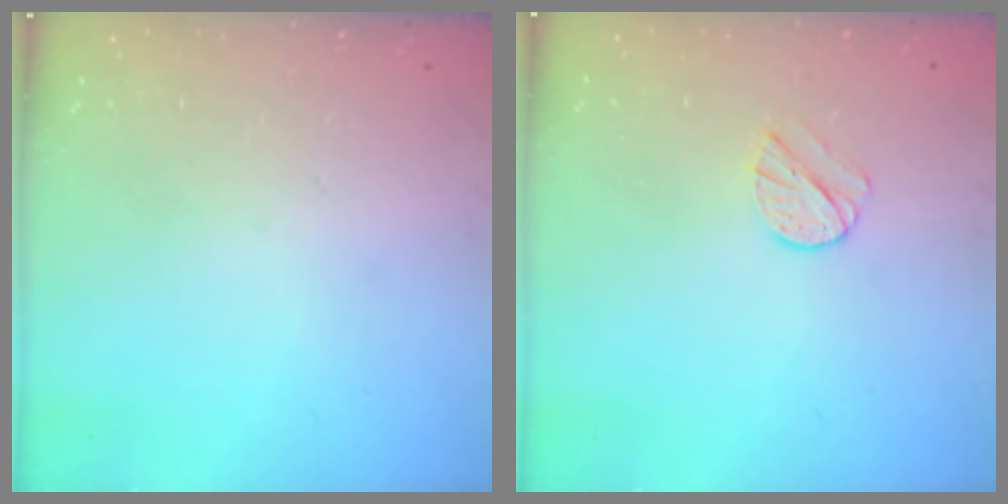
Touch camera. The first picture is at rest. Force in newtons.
{"total": 6.3, "press": 6.3, "slide": 0.8}